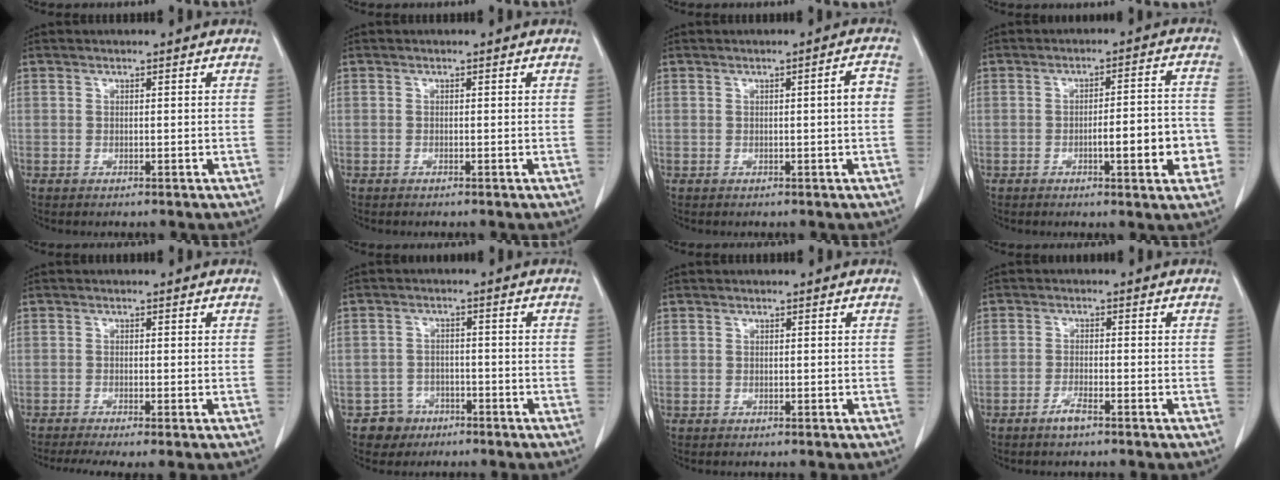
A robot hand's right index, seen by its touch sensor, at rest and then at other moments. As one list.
[{"total": 0.0}, {"total": 2.3, "force": [-0.1, 0.0, 2.3], "torque": [-0.031, 0.003, 0.001]}, {"total": 8.7, "force": [-2.6, 1.7, 8.1], "torque": [-0.104, 0.017, -0.031]}, {"total": 4.6, "force": [-3.3, 0.4, 3.2], "torque": [-0.052, -0.010, -0.054]}, {"total": 4.0, "force": [-2.3, 3.2, -0.4], "torque": [0.011, 0.016, -0.036]}, {"total": 0.0}, {"total": 2.3, "force": [-1.7, 0.2, 1.6], "torque": [-0.035, 0.000, -0.031]}]